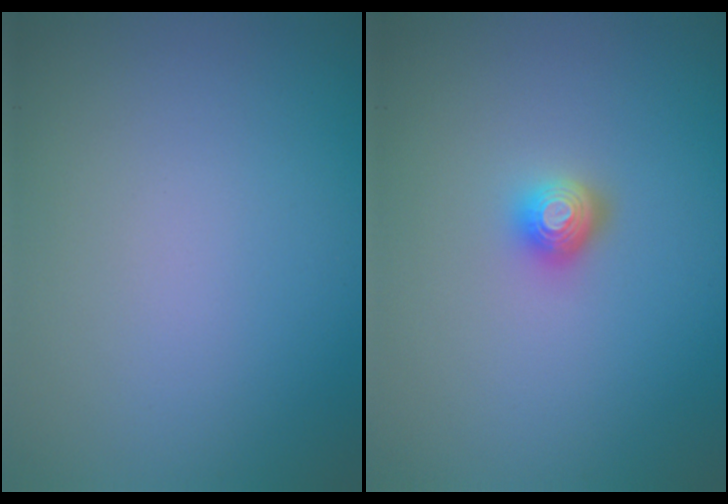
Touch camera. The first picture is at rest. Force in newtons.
{"total": 2.0, "press": 1.5, "slide": 1.3}